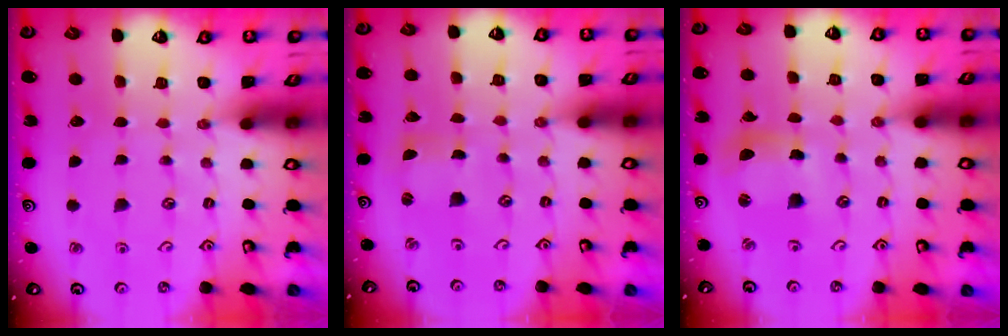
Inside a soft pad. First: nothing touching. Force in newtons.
{"total": 0.0}
{"total": 7.7, "press": 7.7, "slide": 0.9}